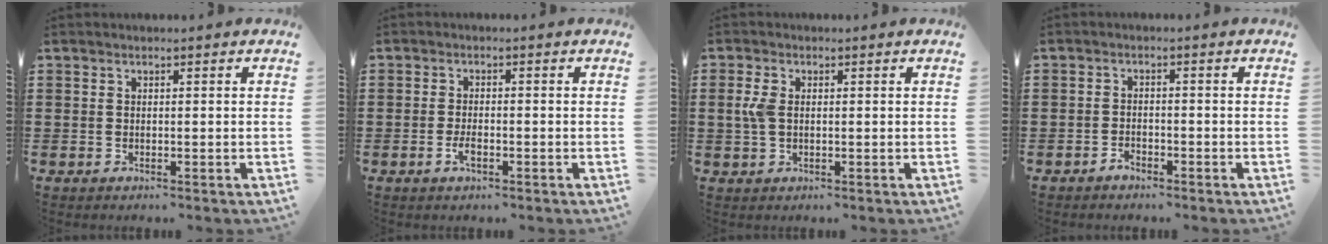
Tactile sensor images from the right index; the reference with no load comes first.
{"total": 2.3, "force": [-1.0, 0.8, 2.0], "torque": [-0.043, -0.004, -0.021]}
{"total": 3.5, "force": [0.4, 2.0, 2.8], "torque": [-0.083, 0.000, -0.002]}
{"total": 1.5, "force": [-1.4, 0.5, 0.3], "torque": [-0.009, 0.000, -0.029]}